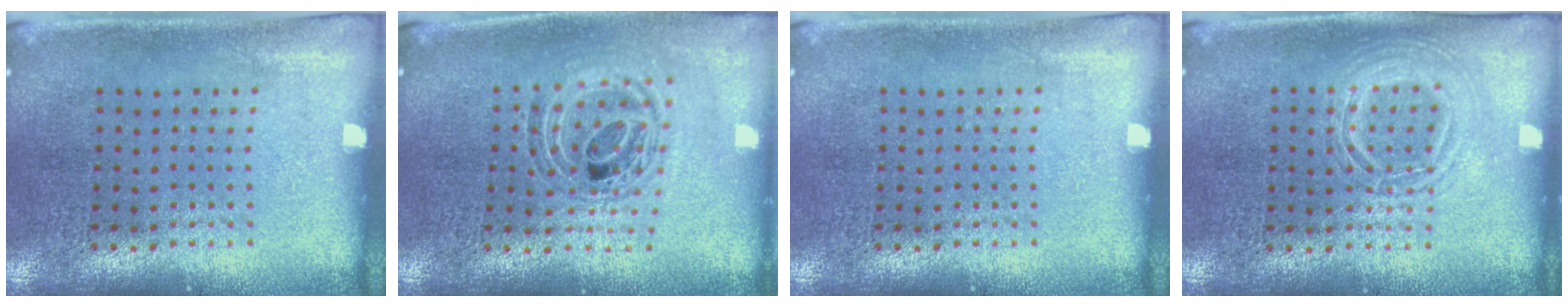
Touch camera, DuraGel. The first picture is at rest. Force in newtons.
{"total": 0.8, "press": 0.8, "slide": 0.2}
{"total": 0.0}
{"total": 1.2, "press": 1.2, "slide": 0.1}